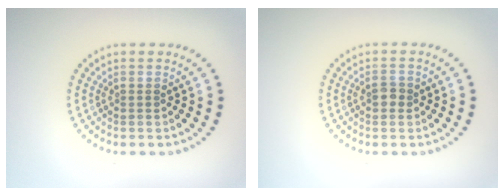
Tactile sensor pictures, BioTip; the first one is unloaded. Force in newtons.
{"total": 1.4, "press": 1.4, "slide": 0.1}